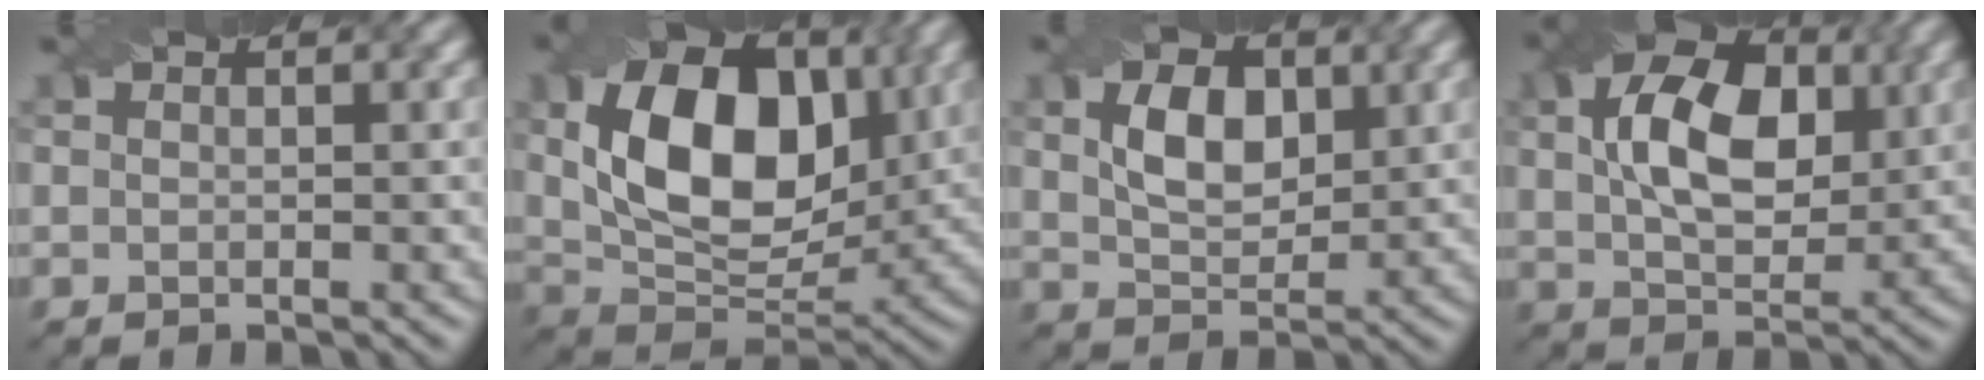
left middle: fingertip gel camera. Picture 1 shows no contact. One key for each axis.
{"total": 12.1, "fx": 2.5, "fy": 7.7, "fz": 9.0, "tx": -0.155, "ty": -0.003, "tz": 0.046}
{"total": 5.0, "fx": 1.5, "fy": 3.1, "fz": 3.6, "tx": -0.072, "ty": 0.003, "tz": 0.026}
{"total": 9.4, "fx": 2.3, "fy": 5.7, "fz": 7.2, "tx": -0.124, "ty": 0.015, "tz": 0.037}